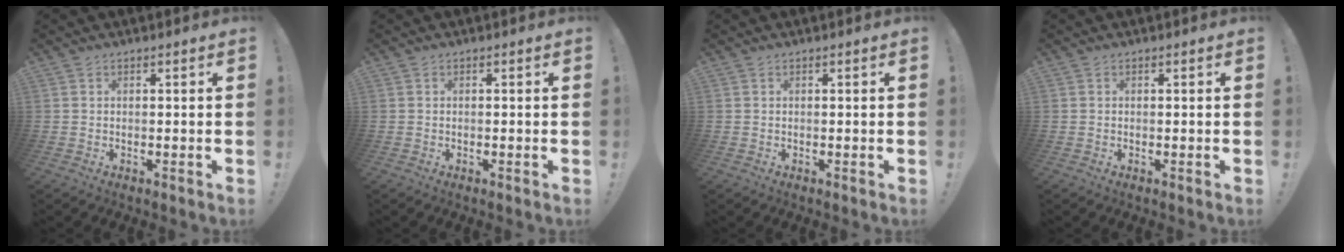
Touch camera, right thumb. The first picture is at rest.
{"total": 0.0}
{"total": 0.0}
{"total": 0.0}